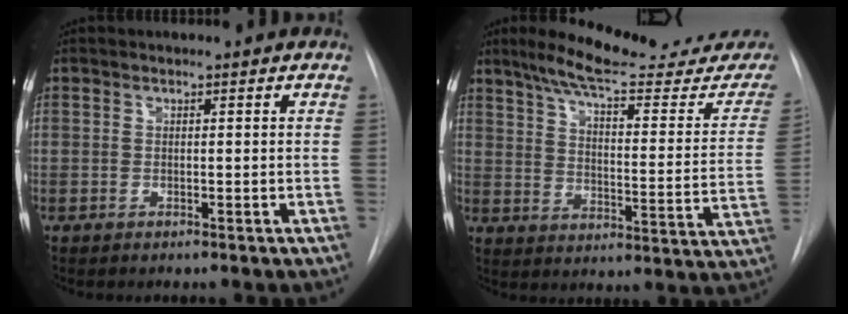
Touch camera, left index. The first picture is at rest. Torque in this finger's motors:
{"motor_torque": [0.80, -1.16, 0.22, 0.05]}